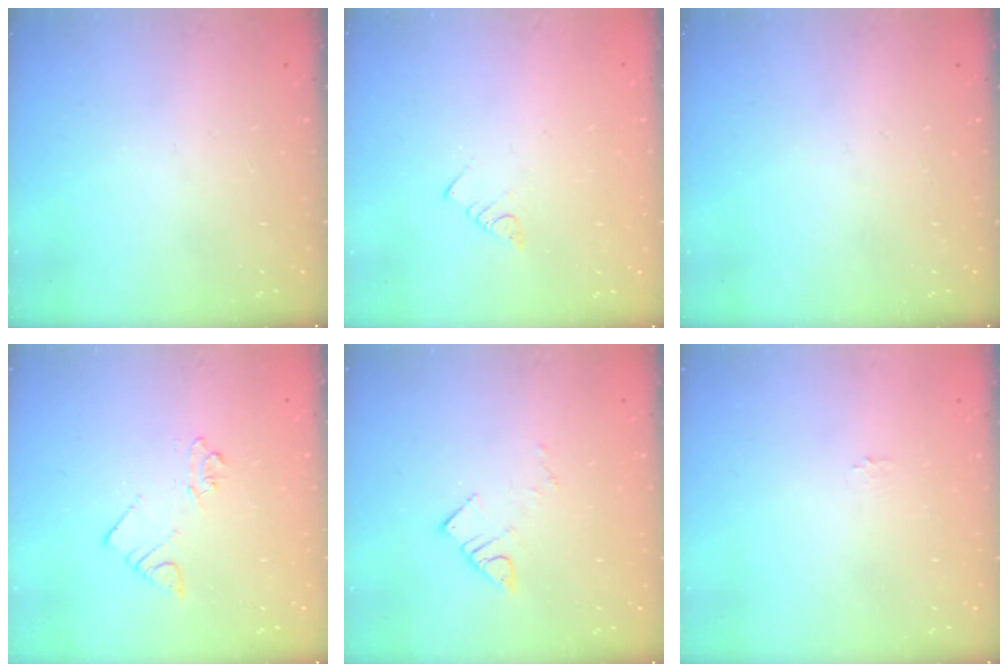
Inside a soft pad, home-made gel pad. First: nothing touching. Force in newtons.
{"total": 2.5, "press": 2.5, "slide": 0.4}
{"total": 0.0}
{"total": 3.2, "press": 3.2, "slide": 0.3}
{"total": 4.9, "press": 4.9, "slide": 0.4}
{"total": 0.8, "press": 0.8, "slide": 0.2}